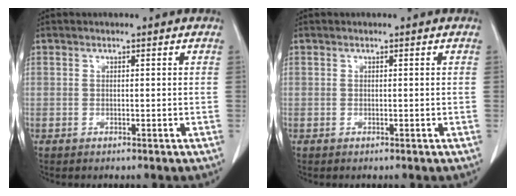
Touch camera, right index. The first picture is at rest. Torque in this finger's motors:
{"motor_torque": [0.01, 0.00, 0.00, 0.00]}